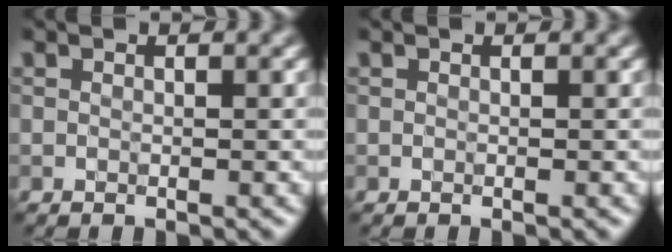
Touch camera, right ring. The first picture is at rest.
{"total": 0.0}